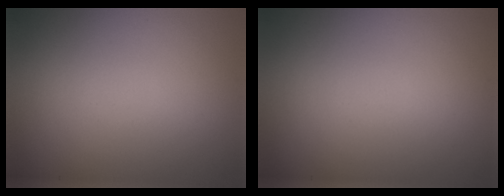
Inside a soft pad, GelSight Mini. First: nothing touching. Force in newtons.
{"total": 0.0}